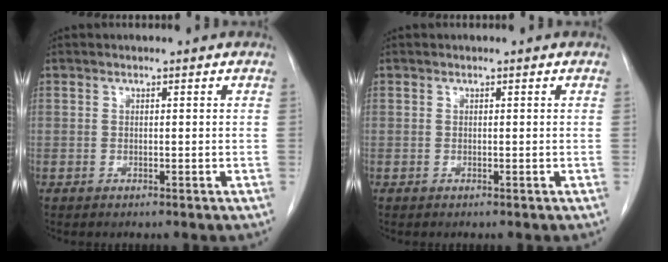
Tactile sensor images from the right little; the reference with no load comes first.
{"total": 0.0}